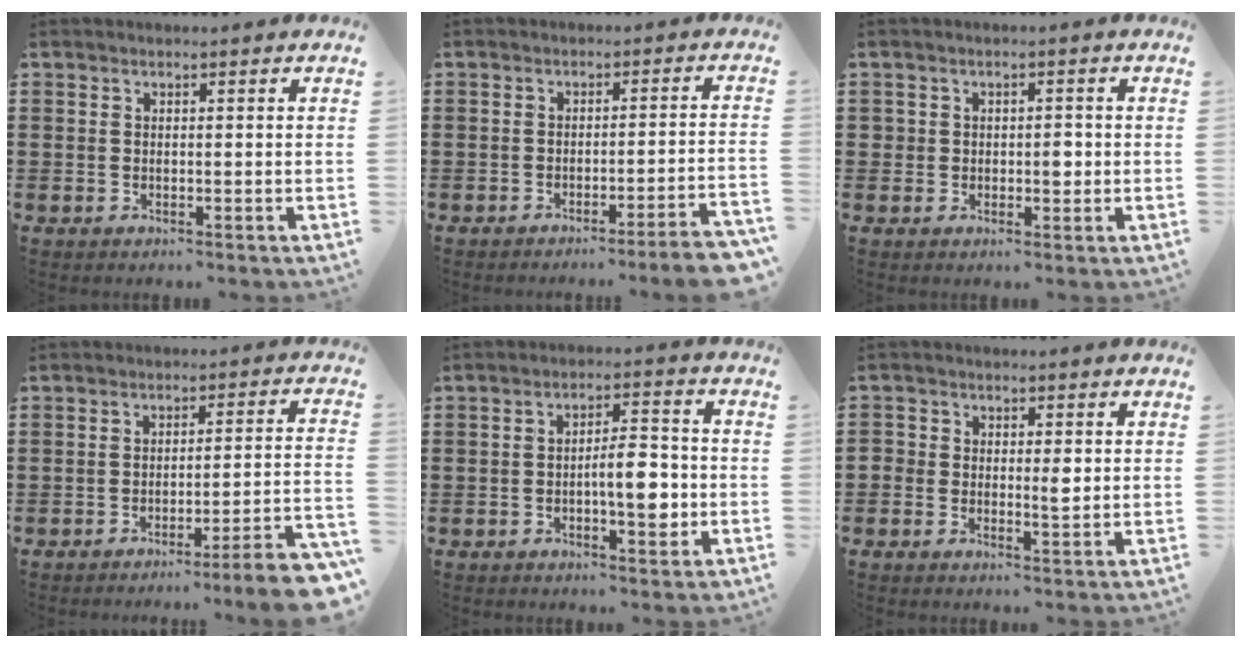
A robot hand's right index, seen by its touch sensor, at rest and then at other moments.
{"total": 4.0, "force": [-3.3, -0.6, 2.3], "torque": [-0.038, -0.018, -0.063]}
{"total": 2.5, "force": [-0.1, 1.7, 1.8], "torque": [-0.028, 0.003, -0.005]}
{"total": 5.7, "force": [-4.6, -0.6, 3.4], "torque": [-0.054, -0.015, -0.090]}
{"total": 6.6, "force": [-1.5, 2.4, 6.0], "torque": [-0.086, 0.002, -0.030]}
{"total": 2.5, "force": [-0.1, 1.6, 1.9], "torque": [-0.032, 0.002, -0.004]}